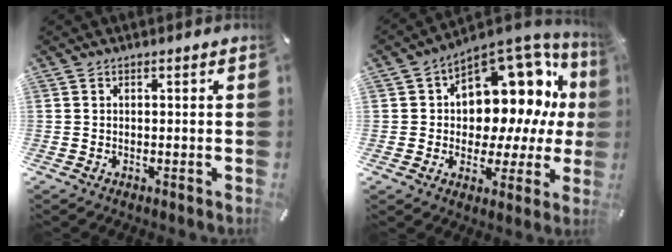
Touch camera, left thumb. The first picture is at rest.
{"total": 14.8, "force": [6.8, 10.1, 8.4], "torque": [-0.098, -0.080, 0.117]}